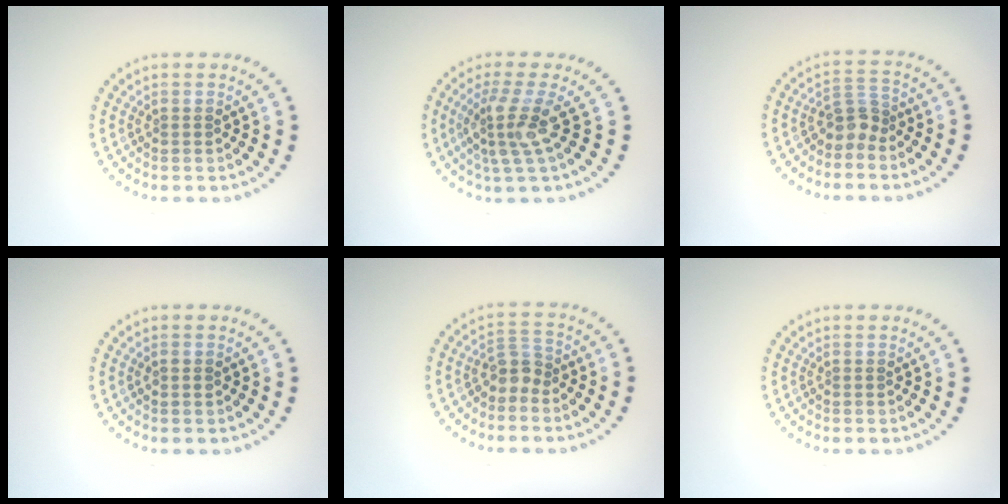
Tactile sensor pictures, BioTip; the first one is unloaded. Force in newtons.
{"total": 3.5, "press": 2.6, "slide": 2.3}
{"total": 2.3, "press": 1.8, "slide": 1.6}
{"total": 0.9, "press": 0.9, "slide": 0.1}
{"total": 2.2, "press": 1.7, "slide": 1.3}
{"total": 0.0}